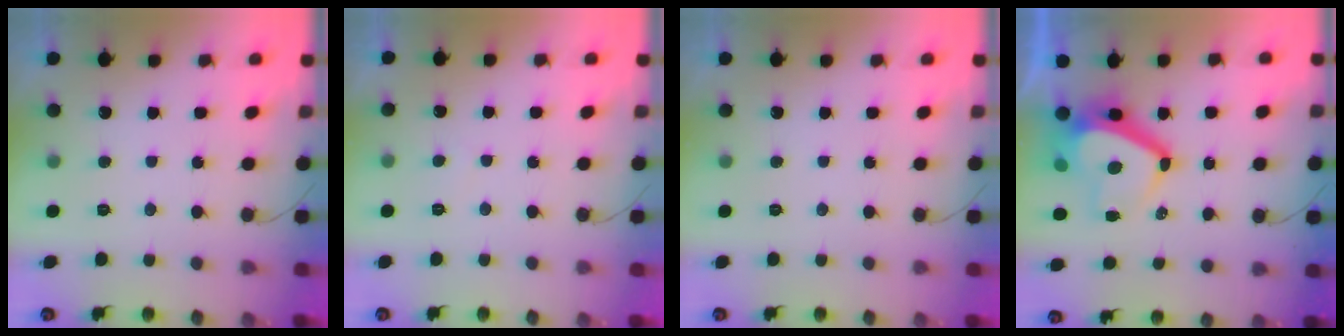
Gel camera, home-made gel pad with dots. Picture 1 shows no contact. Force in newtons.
{"total": 2.9, "press": 2.9, "slide": 0.3}
{"total": 0.0}
{"total": 11.4, "press": 11.3, "slide": 1.2}